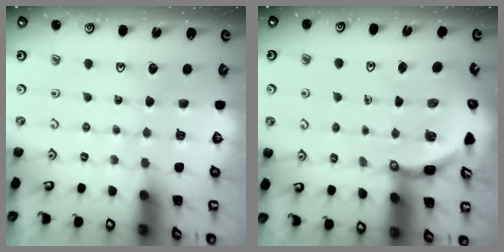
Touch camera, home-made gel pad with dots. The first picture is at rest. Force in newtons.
{"total": 5.5, "press": 5.4, "slide": 0.6}